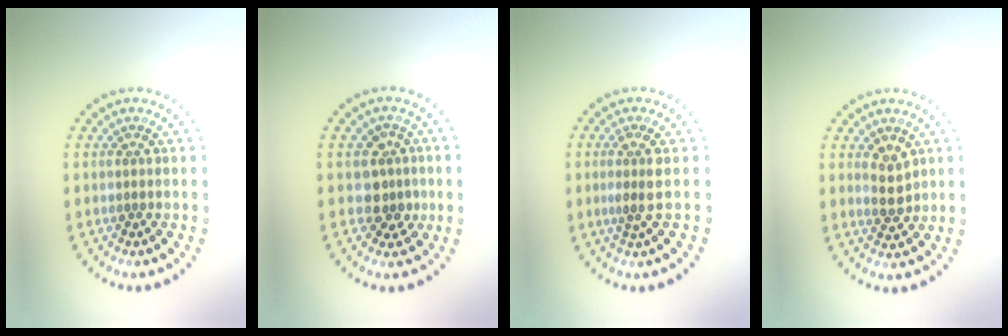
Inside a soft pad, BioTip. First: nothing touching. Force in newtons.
{"total": 2.7, "press": 2.4, "slide": 1.2}
{"total": 1.9, "press": 1.4, "slide": 1.2}
{"total": 2.2, "press": 2.1, "slide": 0.6}